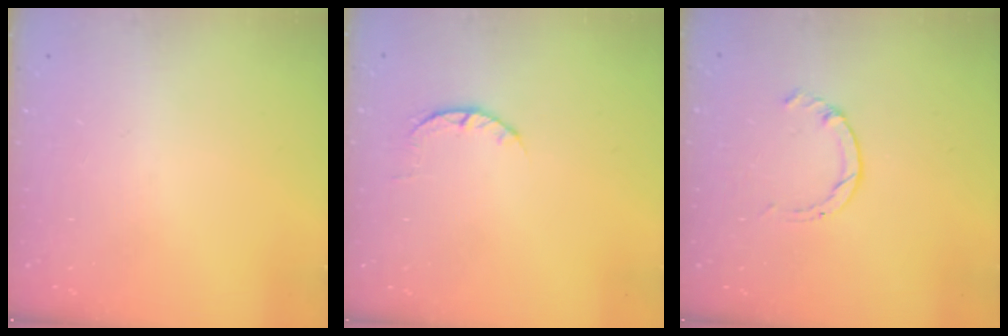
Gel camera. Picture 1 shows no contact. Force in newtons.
{"total": 3.2, "press": 3.2, "slide": 0.4}
{"total": 1.4, "press": 1.4, "slide": 0.2}